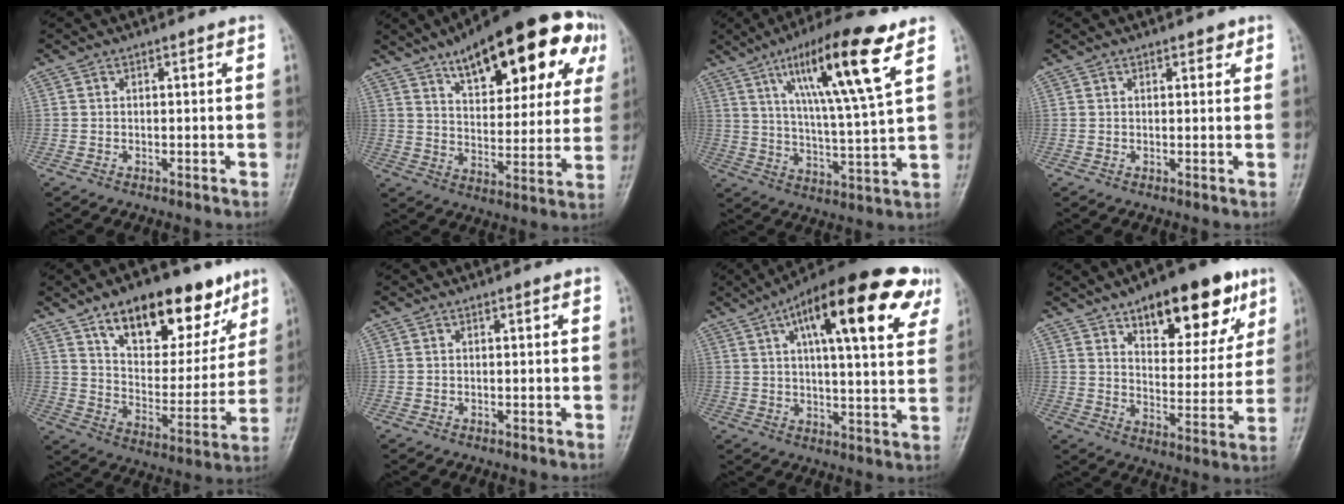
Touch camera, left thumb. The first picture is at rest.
{"total": 25.4, "force": [13.0, 10.3, 19.2], "torque": [-0.229, -0.013, 0.188]}
{"total": 18.2, "force": [8.8, 2.7, 15.7], "torque": [-0.260, -0.030, 0.149]}
{"total": 1.6, "force": [1.0, 0.9, 0.9], "torque": [0.000, -0.003, 0.010]}
{"total": 22.1, "force": [13.0, 11.0, 14.0], "torque": [-0.155, -0.043, 0.208]}
{"total": 0.0}
{"total": 22.9, "force": [10.4, 7.3, 19.1], "torque": [-0.263, 0.002, 0.146]}
{"total": 19.6, "force": [11.0, 8.8, 13.6], "torque": [-0.135, -0.044, 0.161]}